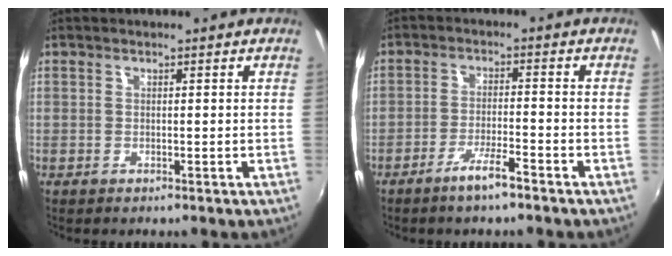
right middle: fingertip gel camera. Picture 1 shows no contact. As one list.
[{"total": 4.9, "force": [-3.6, 0.2, 3.3], "torque": [-0.075, -0.003, -0.065]}]